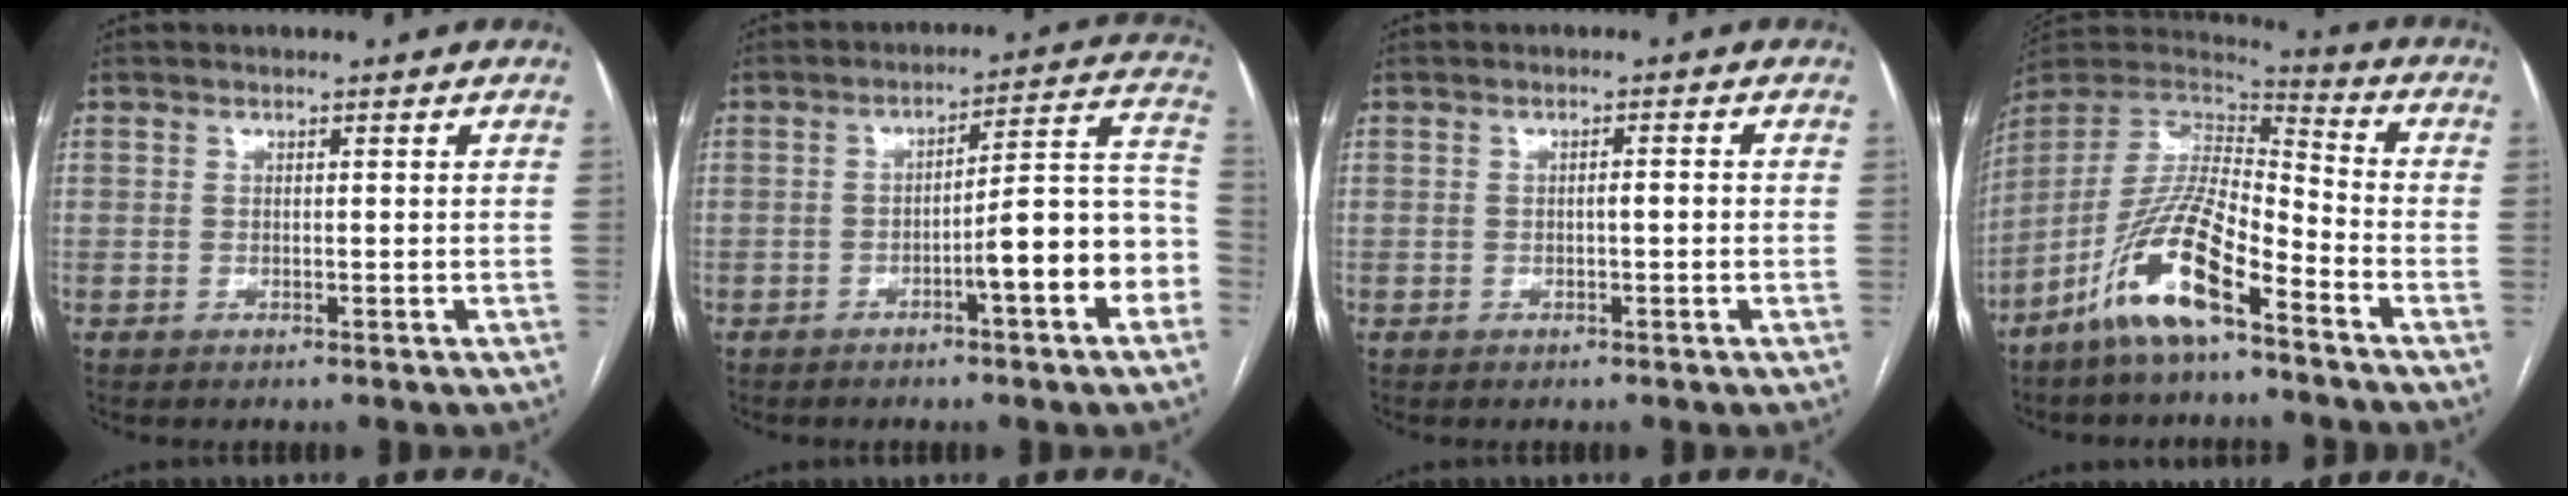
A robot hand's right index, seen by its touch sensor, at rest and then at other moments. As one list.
[{"total": 11.6, "force": [-4.3, 1.3, 10.7], "torque": [-0.124, 0.034, -0.059]}, {"total": 1.4, "force": [-0.3, 0.2, 1.3], "torque": [-0.019, 0.003, -0.004]}, {"total": 14.3, "force": [-8.7, 2.7, 11.1], "torque": [-0.223, -0.003, -0.166]}]